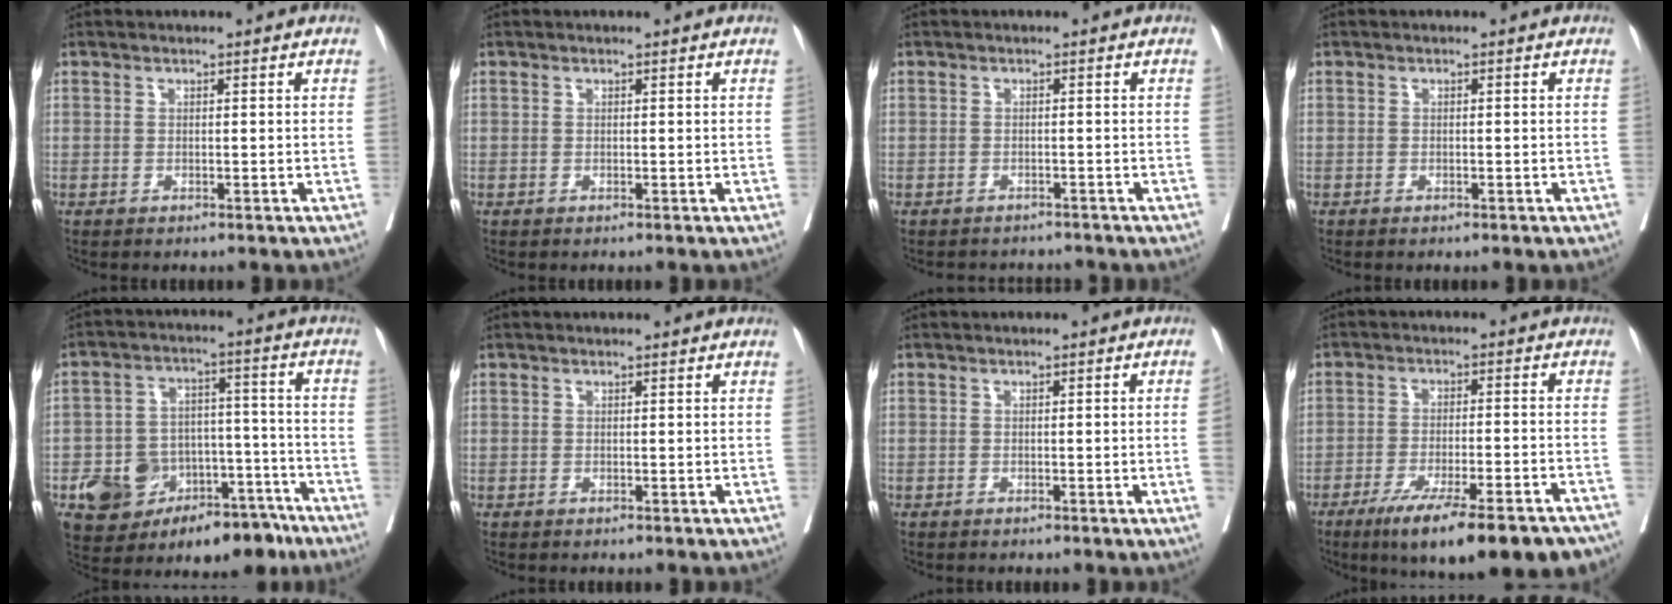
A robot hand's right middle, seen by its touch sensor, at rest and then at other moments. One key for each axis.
{"total": 0.0}
{"total": 3.6, "fx": -3.4, "fy": 1.0, "fz": -0.2, "tx": 0.008, "ty": -0.004, "tz": -0.048}
{"total": 0.7, "fx": -0.5, "fy": 0.3, "fz": 0.4, "tx": -0.010, "ty": -0.001, "tz": -0.004}
{"total": 16.4, "fx": -10.1, "fy": 9.7, "fz": 8.6, "tx": -0.119, "ty": 0.055, "tz": -0.146}
{"total": 0.0}
{"total": 1.9, "fx": -0.5, "fy": -0.4, "fz": 1.8, "tx": -0.025, "ty": 0.004, "tz": -0.004}
{"total": 19.1, "fx": -14.4, "fy": 3.1, "fz": 12.2, "tx": -0.130, "ty": -0.011, "tz": -0.205}